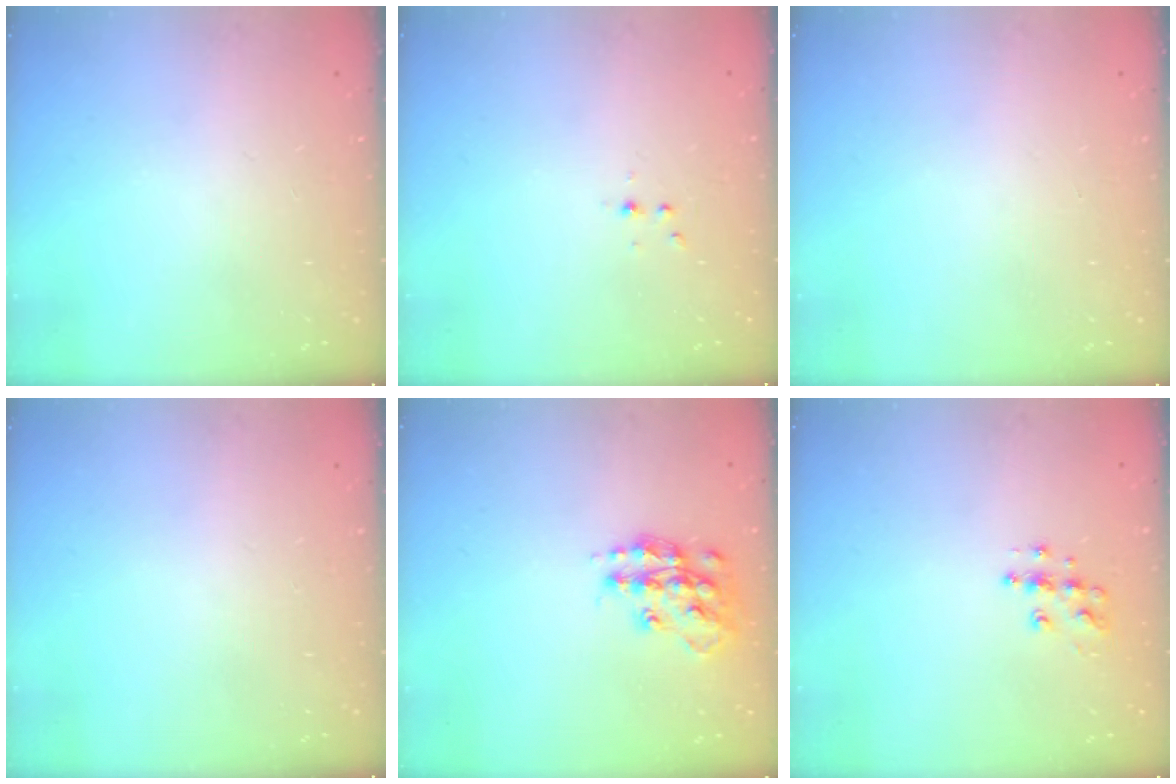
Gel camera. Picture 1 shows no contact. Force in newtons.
{"total": 3.0, "press": 2.6, "slide": 1.5}
{"total": 0.0}
{"total": 0.0}
{"total": 14.6, "press": 14.6, "slide": 0.8}
{"total": 8.7, "press": 8.7, "slide": 0.5}